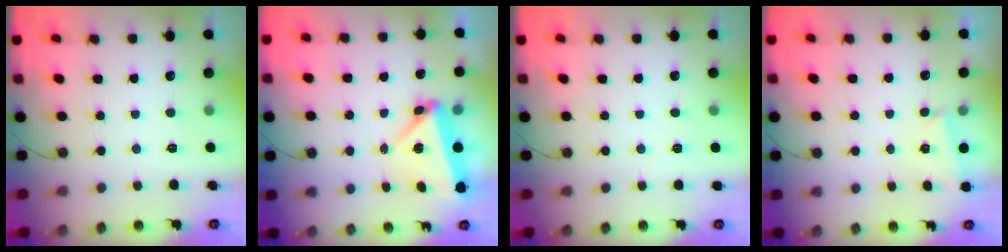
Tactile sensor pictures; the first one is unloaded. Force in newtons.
{"total": 5.6, "press": 5.5, "slide": 0.6}
{"total": 2.6, "press": 2.5, "slide": 0.7}
{"total": 1.5, "press": 1.4, "slide": 0.5}